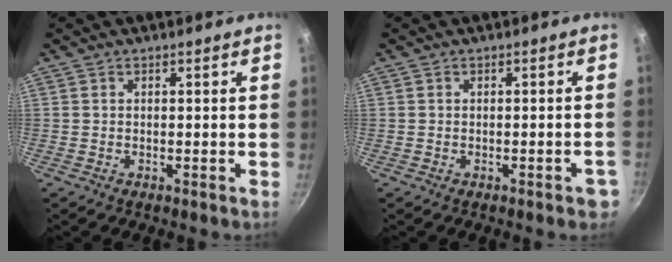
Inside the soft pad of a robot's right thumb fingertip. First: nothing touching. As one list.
[{"total": 2.5, "force": [-1.2, 0.9, 2.0], "torque": [-0.013, 0.012, -0.010]}]